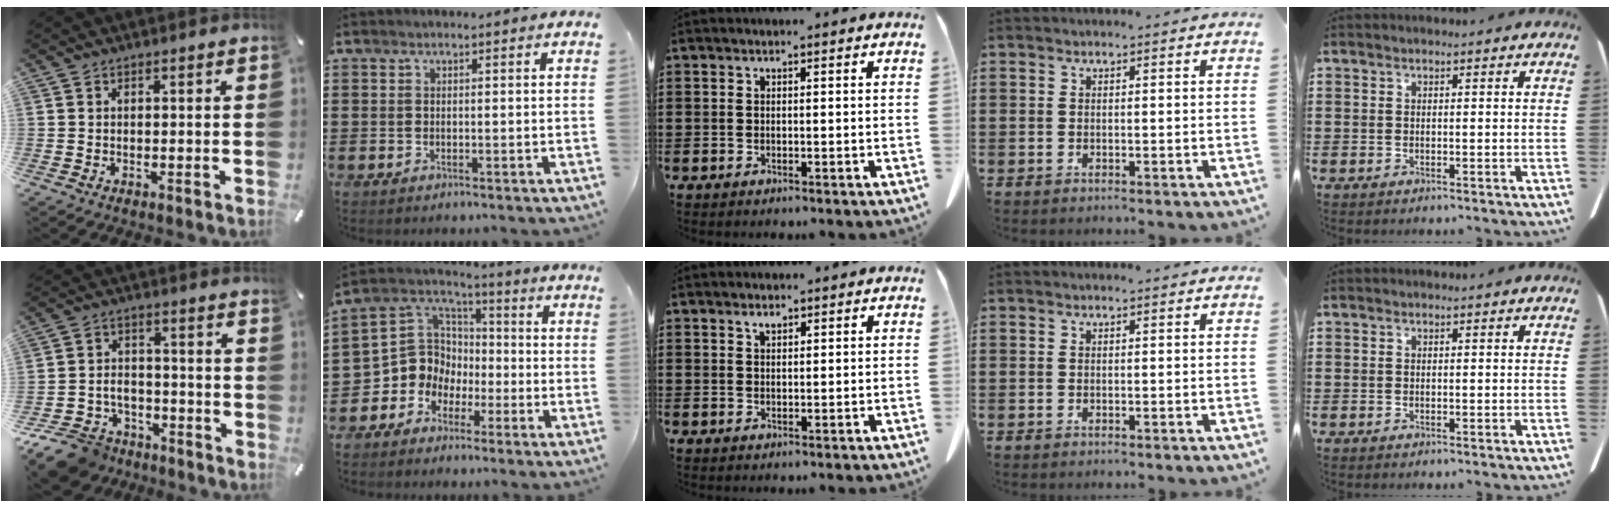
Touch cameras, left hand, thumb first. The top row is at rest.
{"thumb": {"total": 10.6, "force": [-8.3, 5.9, 3.0], "torque": [-0.054, 0.052, -0.154]}, "index": {"total": 8.4, "force": [-2.6, 7.8, 1.8], "torque": [-0.087, -0.002, -0.054]}, "middle": {"total": 1.3, "force": [1.0, 0.4, 0.7], "torque": [-0.009, -0.004, 0.017]}}